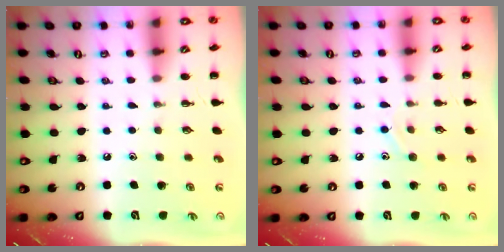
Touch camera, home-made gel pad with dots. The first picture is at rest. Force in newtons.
{"total": 8.3, "press": 8.1, "slide": 1.8}